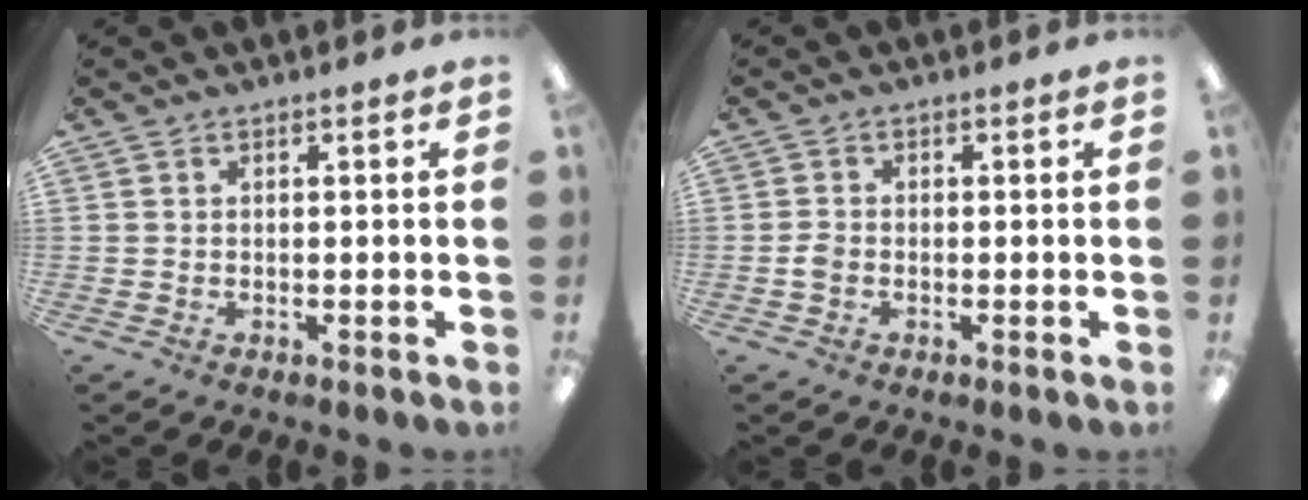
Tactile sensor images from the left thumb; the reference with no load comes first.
{"total": 2.1, "force": [-0.5, 1.6, 1.3], "torque": [-0.023, 0.004, -0.010]}